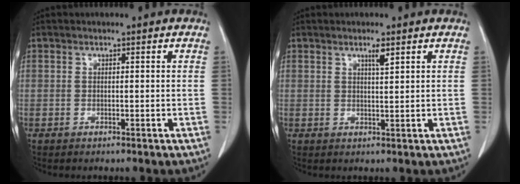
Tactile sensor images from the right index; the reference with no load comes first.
{"total": 1.9, "force": [1.2, 0.0, 1.5], "torque": [-0.028, -0.003, 0.020]}